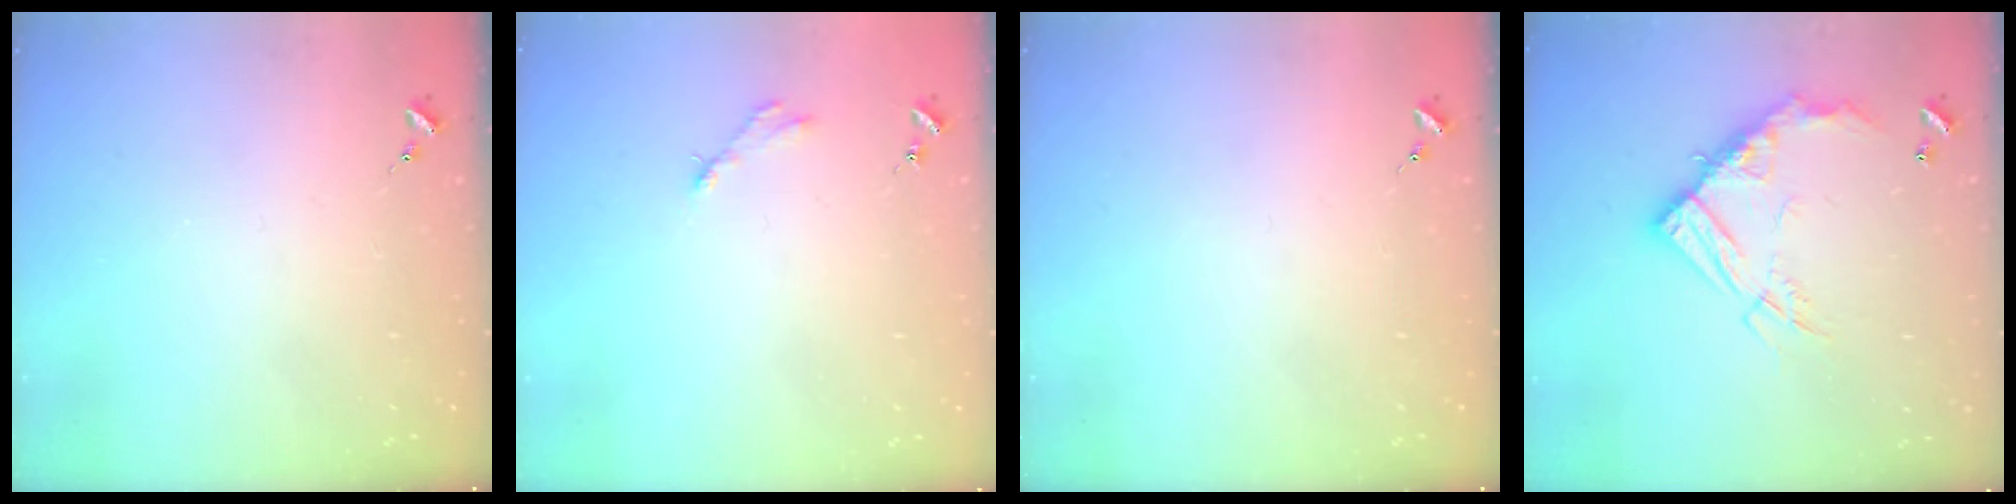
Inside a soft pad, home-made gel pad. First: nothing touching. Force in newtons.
{"total": 2.8, "press": 2.8, "slide": 0.4}
{"total": 0.0}
{"total": 16.2, "press": 16.2, "slide": 1.4}